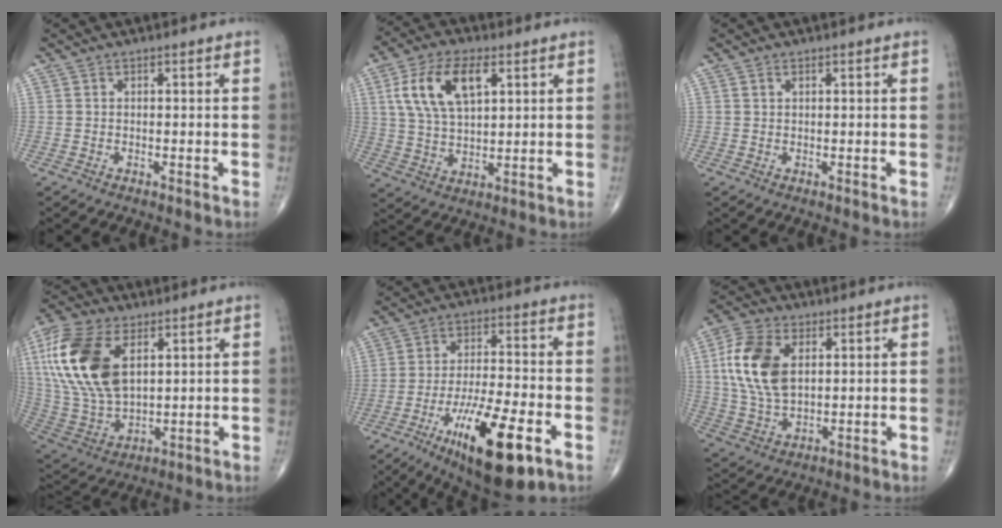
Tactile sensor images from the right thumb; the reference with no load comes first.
{"total": 13.0, "force": [4.6, 6.6, 10.2], "torque": [-0.192, -0.002, 0.089]}
{"total": 0.8, "force": [0.5, 0.5, 0.4], "torque": [-0.006, 0.000, 0.009]}
{"total": 20.8, "force": [6.5, 11.6, 16.0], "torque": [-0.331, -0.020, 0.124]}
{"total": 18.2, "force": [-8.3, 5.2, 15.4], "torque": [-0.265, 0.019, -0.128]}
{"total": 13.9, "force": [3.2, 8.3, 10.7], "torque": [-0.212, -0.003, 0.060]}